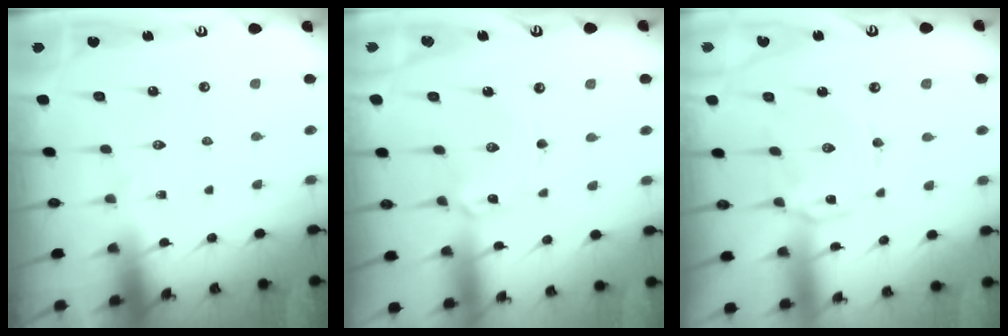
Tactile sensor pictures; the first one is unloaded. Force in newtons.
{"total": 1.8, "press": 1.8, "slide": 0.3}
{"total": 2.4, "press": 2.4, "slide": 0.4}